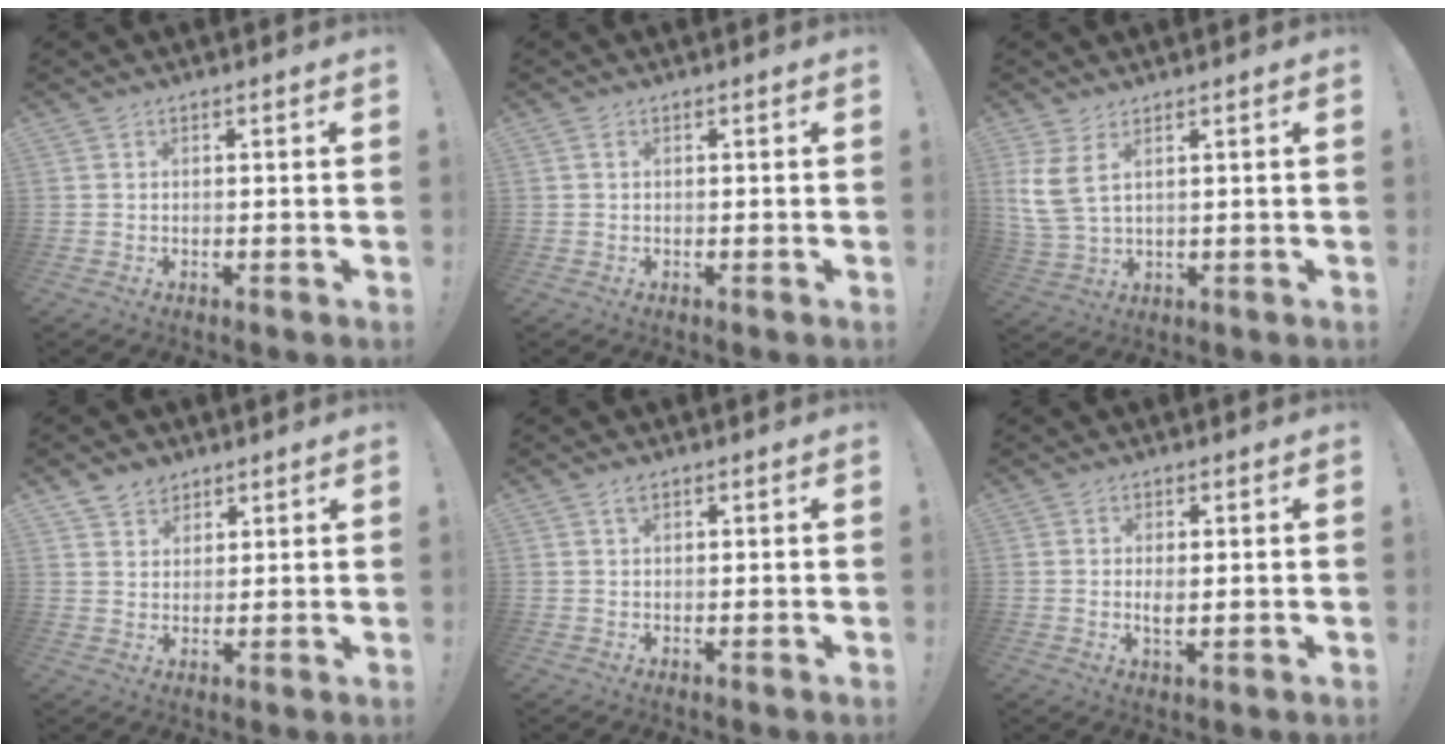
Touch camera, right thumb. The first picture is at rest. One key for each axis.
{"total": 0.7, "fx": 0.1, "fy": 0.6, "fz": 0.4, "tx": -0.009, "ty": 0.003, "tz": 0.002}
{"total": 6.5, "fx": 3.3, "fy": 2.4, "fz": 5.1, "tx": -0.105, "ty": -0.017, "tz": 0.062}
{"total": 4.9, "fx": 3.7, "fy": 3.1, "fz": 0.4, "tx": -0.009, "ty": -0.024, "tz": 0.072}
{"total": 1.3, "fx": 0.8, "fy": 0.4, "fz": 0.9, "tx": -0.020, "ty": 0.001, "tz": 0.015}
{"total": 2.6, "fx": 0.4, "fy": 1.0, "fz": 2.4, "tx": -0.035, "ty": -0.005, "tz": 0.005}